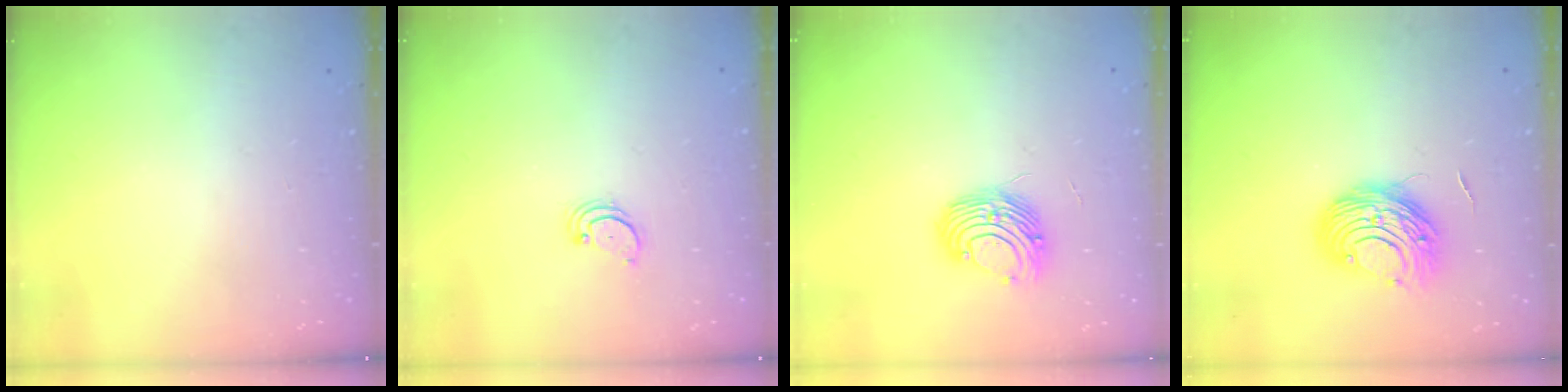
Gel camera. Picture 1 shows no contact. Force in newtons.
{"total": 2.2, "press": 2.2, "slide": 0.2}
{"total": 11.4, "press": 11.3, "slide": 1.1}
{"total": 9.6, "press": 9.5, "slide": 1.2}